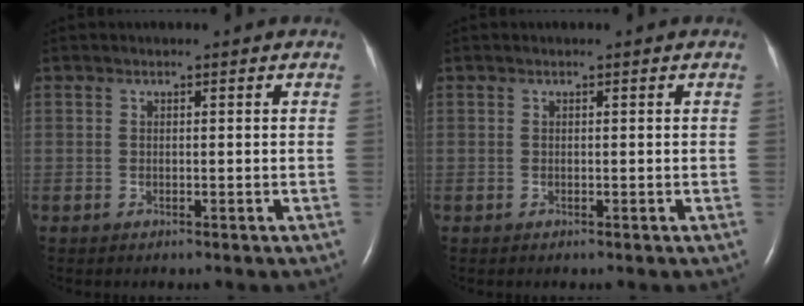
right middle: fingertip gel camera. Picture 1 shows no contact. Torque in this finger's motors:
{"motor_torque": [-0.07, 0.13, 0.00, 0.00]}